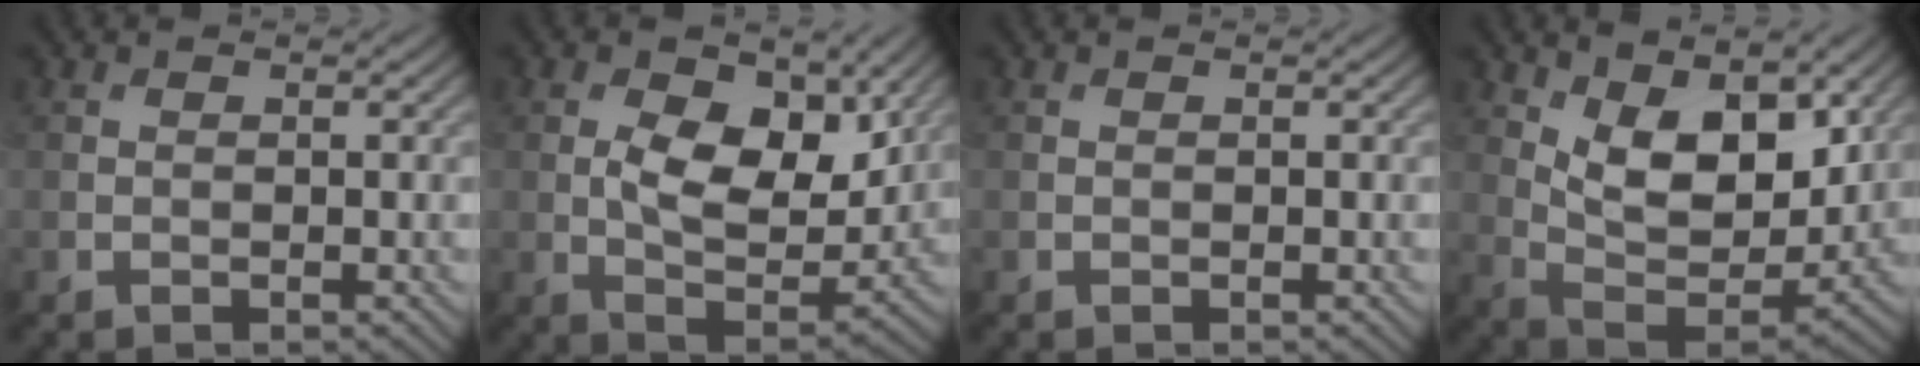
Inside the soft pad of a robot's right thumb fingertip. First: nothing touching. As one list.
[{"total": 9.9, "force": [2.3, 5.6, 7.9], "torque": [-0.155, -0.016, 0.039]}, {"total": 0.0}, {"total": 11.3, "force": [5.1, 5.6, 8.4], "torque": [-0.172, -0.009, 0.091]}]